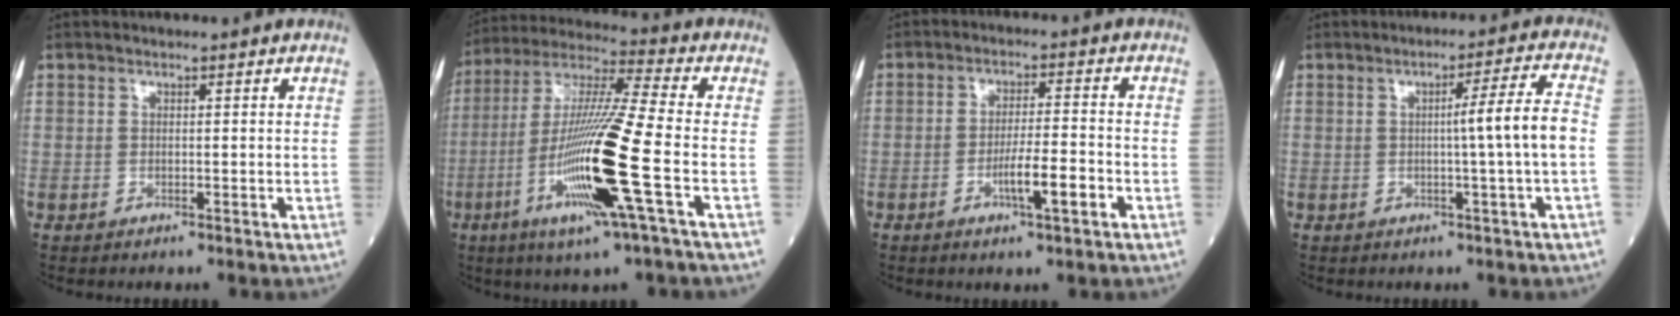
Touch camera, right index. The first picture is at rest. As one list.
[{"total": 18.0, "force": [-5.5, -0.5, 17.1], "torque": [-0.354, -0.022, -0.112]}, {"total": 6.1, "force": [-2.5, 0.4, 5.6], "torque": [-0.097, -0.004, -0.042]}, {"total": 6.3, "force": [-0.5, -1.5, 6.1], "torque": [-0.092, 0.006, -0.006]}]